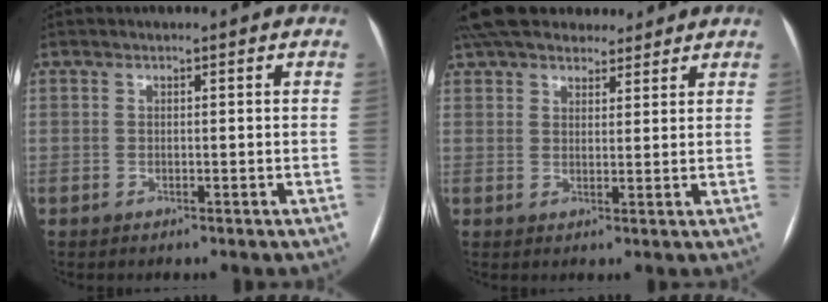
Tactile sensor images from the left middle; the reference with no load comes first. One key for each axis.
{"total": 13.8, "fx": 11.8, "fy": 5.2, "fz": 4.9, "tx": -0.080, "ty": 0.039, "tz": 0.183}